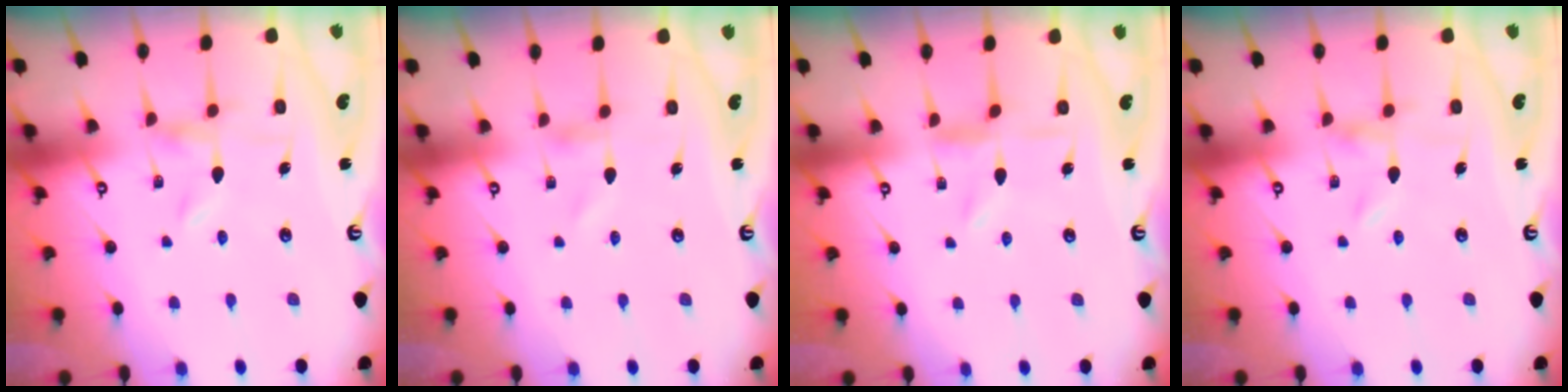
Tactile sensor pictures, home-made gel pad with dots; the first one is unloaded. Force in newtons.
{"total": 1.0, "press": 1.0, "slide": 0.0}
{"total": 1.1, "press": 1.1, "slide": 0.2}
{"total": 0.0}